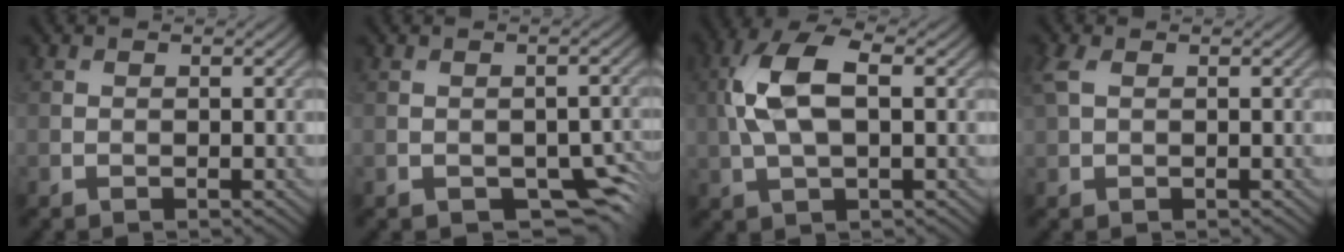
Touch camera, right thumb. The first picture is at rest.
{"total": 6.0, "force": [-2.6, 3.8, 3.8], "torque": [-0.051, -0.019, -0.028]}
{"total": 9.0, "force": [1.1, 4.3, 7.8], "torque": [-0.179, 0.019, 0.013]}
{"total": 3.1, "force": [1.0, 1.7, 2.3], "torque": [-0.075, 0.012, 0.020]}